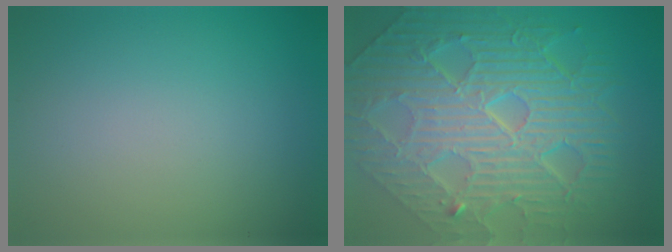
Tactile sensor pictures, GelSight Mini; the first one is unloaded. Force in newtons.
{"total": 11.6, "press": 7.6, "slide": 8.8}